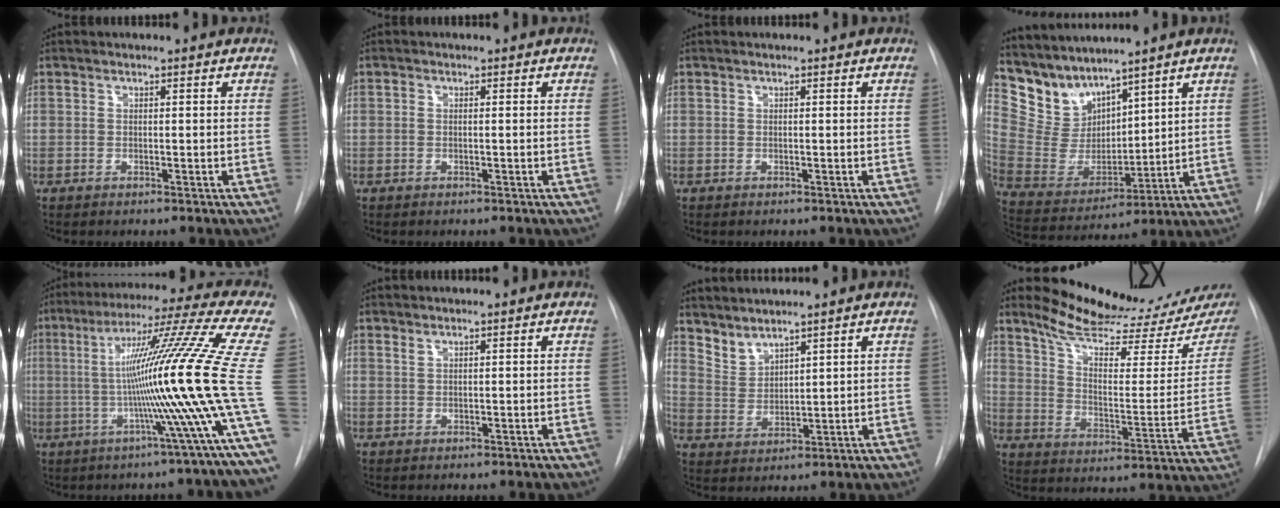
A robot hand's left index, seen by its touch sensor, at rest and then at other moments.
{"total": 0.0}
{"total": 0.0}
{"total": 9.7, "force": [8.9, 3.7, 1.3], "torque": [-0.052, 0.017, 0.197]}
{"total": 23.5, "force": [-1.3, -3.9, 23.1], "torque": [-0.307, -0.012, -0.042]}
{"total": 0.5, "force": [0.5, 0.0, 0.2], "torque": [-0.007, 0.003, 0.012]}
{"total": 4.3, "force": [4.2, 0.7, 0.6], "torque": [-0.021, 0.005, 0.096]}
{"total": 21.0, "force": [19.0, 3.2, 8.3], "torque": [-0.119, -0.067, 0.258]}